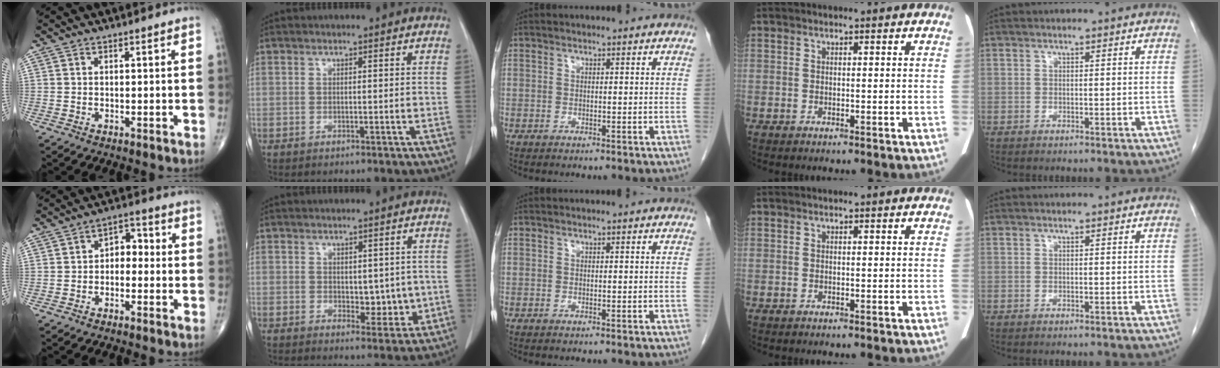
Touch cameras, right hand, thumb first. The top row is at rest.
{"thumb": {"total": 4.7, "force": [-0.6, 3.3, 3.2], "torque": [-0.022, 0.023, -0.024]}, "index": {"total": 4.8, "force": [0.0, 2.8, 3.9], "torque": [-0.041, -0.005, 0.011]}}